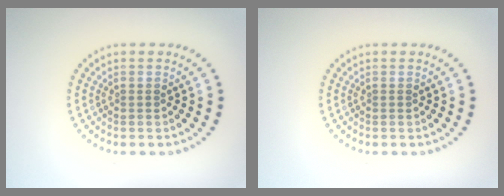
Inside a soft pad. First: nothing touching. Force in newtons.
{"total": 0.0}